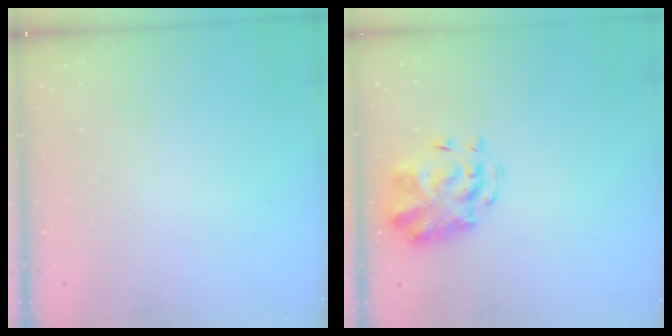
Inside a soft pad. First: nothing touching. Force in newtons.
{"total": 3.8, "press": 3.6, "slide": 1.2}